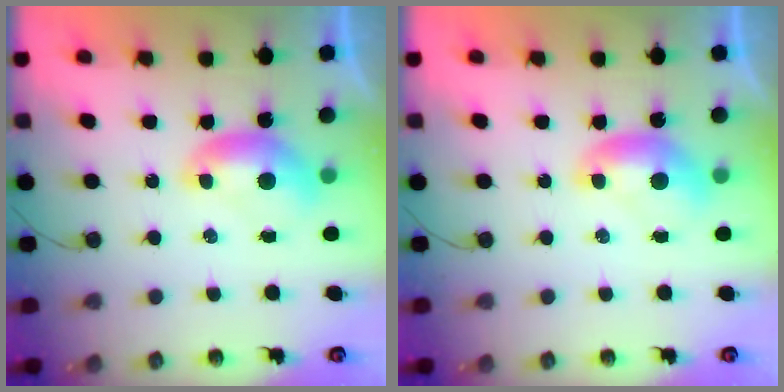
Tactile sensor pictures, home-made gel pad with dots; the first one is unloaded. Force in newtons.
{"total": 0.0}